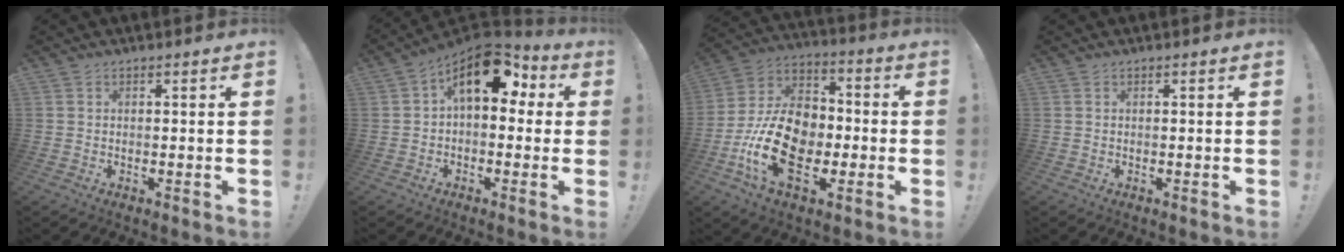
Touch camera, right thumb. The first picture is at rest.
{"total": 13.9, "force": [5.3, 8.0, 10.0], "torque": [-0.148, -0.020, 0.097]}
{"total": 21.1, "force": [-5.6, 14.1, 14.7], "torque": [-0.289, 0.037, -0.083]}
{"total": 0.0}